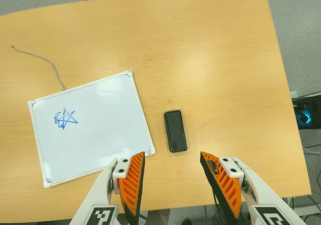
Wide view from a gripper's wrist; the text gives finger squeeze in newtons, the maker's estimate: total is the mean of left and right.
{"total": 0.0}